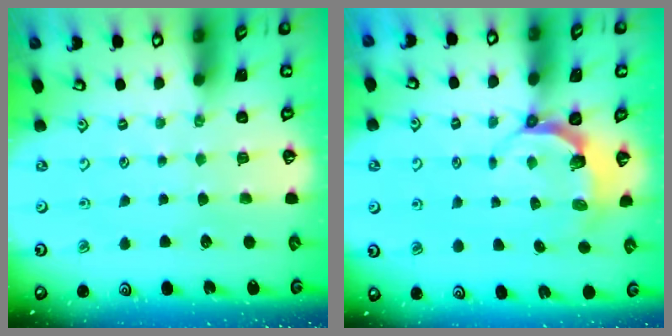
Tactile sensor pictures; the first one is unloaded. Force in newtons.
{"total": 5.1, "press": 4.0, "slide": 3.2}